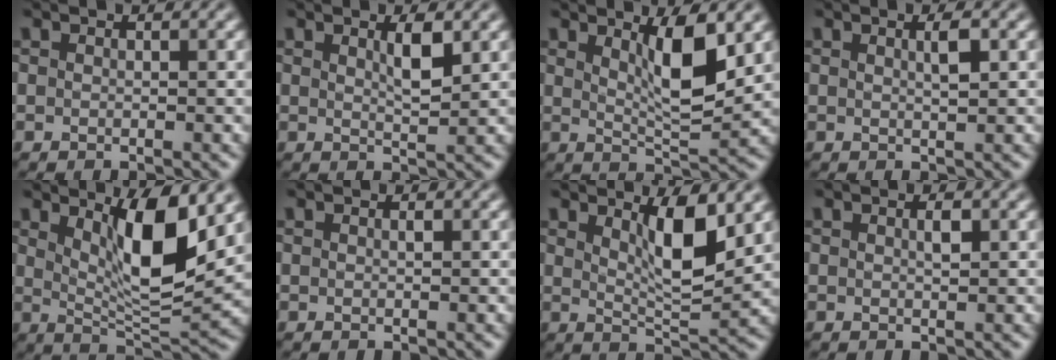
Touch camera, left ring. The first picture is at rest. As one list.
[{"total": 2.2, "force": [1.0, 0.4, 1.9], "torque": [-0.032, -0.002, 0.016]}, {"total": 5.1, "force": [1.9, 1.2, 4.5], "torque": [-0.077, -0.012, 0.036]}, {"total": 1.6, "force": [0.6, 0.3, 1.5], "torque": [-0.023, 0.003, 0.007]}, {"total": 7.4, "force": [2.6, 1.9, 6.6], "torque": [-0.110, -0.016, 0.048]}, {"total": 0.0}, {"total": 4.9, "force": [2.0, 1.2, 4.4], "torque": [-0.075, -0.012, 0.037]}, {"total": 0.9, "force": [0.3, 0.2, 0.8], "torque": [-0.015, 0.002, 0.005]}]